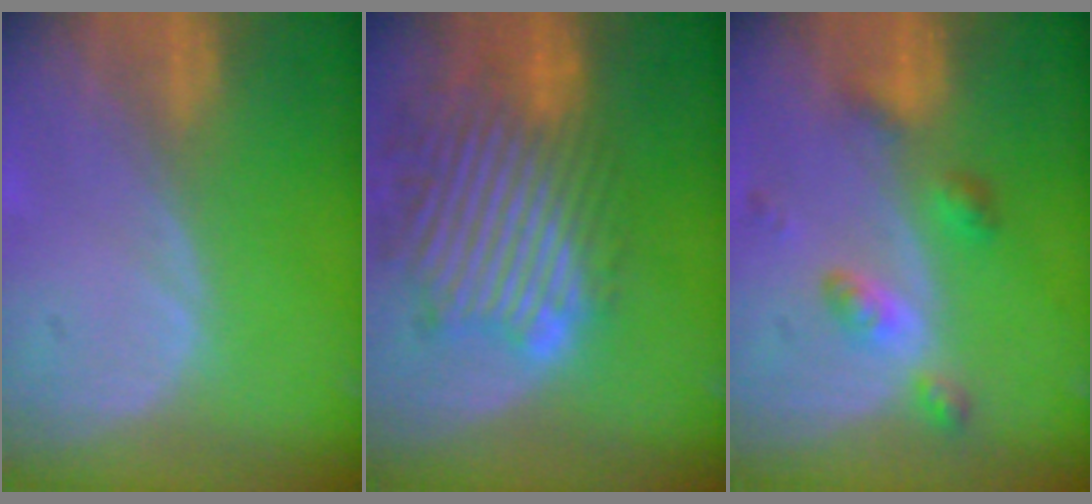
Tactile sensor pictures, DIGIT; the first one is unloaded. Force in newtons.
{"total": 12.9, "press": 11.5, "slide": 5.8}
{"total": 4.8, "press": 4.8, "slide": 0.1}